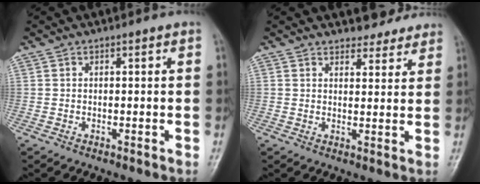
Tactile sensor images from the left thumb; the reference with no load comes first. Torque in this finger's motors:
{"motor_torque": [-0.05, -0.08, -0.23, -0.35, 0.01]}